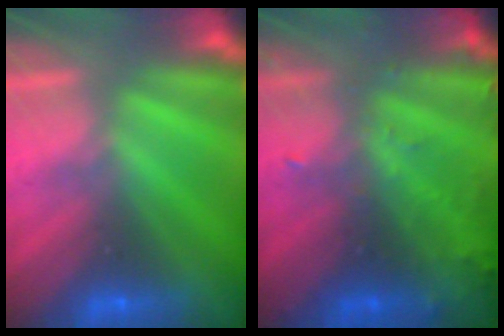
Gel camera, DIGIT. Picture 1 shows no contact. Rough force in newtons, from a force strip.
{"total": 8.7}